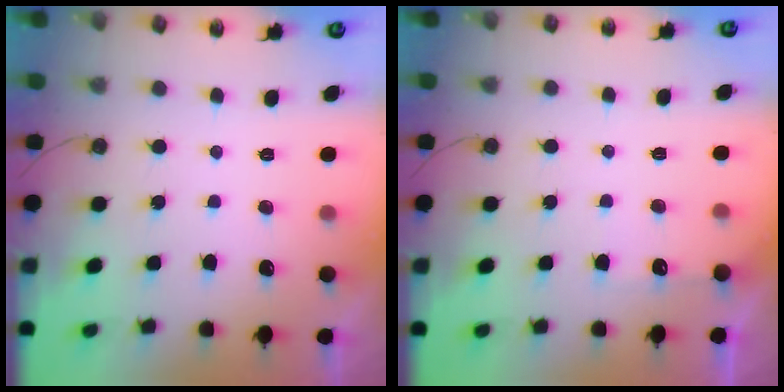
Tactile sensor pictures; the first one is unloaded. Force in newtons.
{"total": 4.3, "press": 4.3, "slide": 0.4}